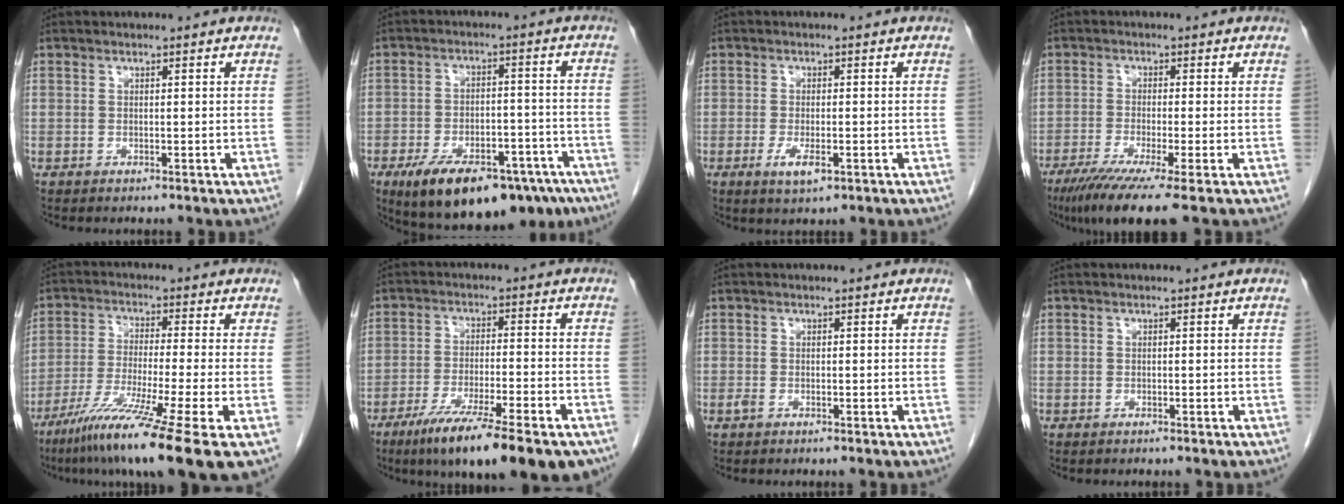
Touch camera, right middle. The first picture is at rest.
{"total": 19.4, "force": [-13.2, 8.1, 11.8], "torque": [-0.156, 0.009, -0.188]}
{"total": 3.4, "force": [-1.4, 0.9, 3.0], "torque": [-0.063, -0.007, -0.019]}
{"total": 8.4, "force": [-5.6, -0.6, 6.3], "torque": [-0.104, -0.026, -0.091]}
{"total": 14.6, "force": [-8.5, -1.3, 11.9], "torque": [-0.209, -0.047, -0.148]}
{"total": 17.3, "force": [-12.2, 2.2, 12.1], "torque": [-0.153, -0.032, -0.191]}
{"total": 0.7, "force": [-0.3, 0.3, 0.5], "torque": [-0.016, -0.002, -0.004]}
{"total": 0.0}